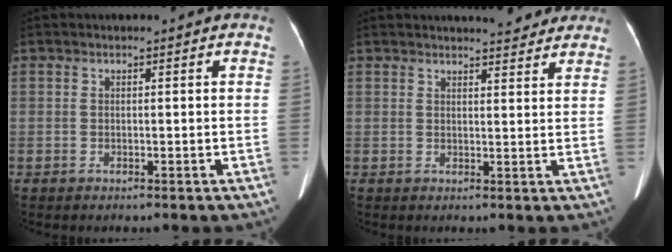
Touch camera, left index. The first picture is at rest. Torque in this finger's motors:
{"motor_torque": [0.83, -0.89, 0.08, 0.07]}